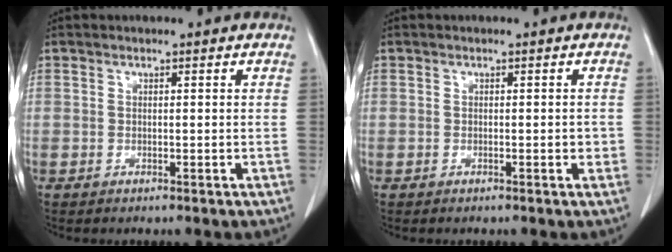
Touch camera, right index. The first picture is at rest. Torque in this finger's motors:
{"motor_torque": [0.07, -0.06, 0.09, 0.01]}